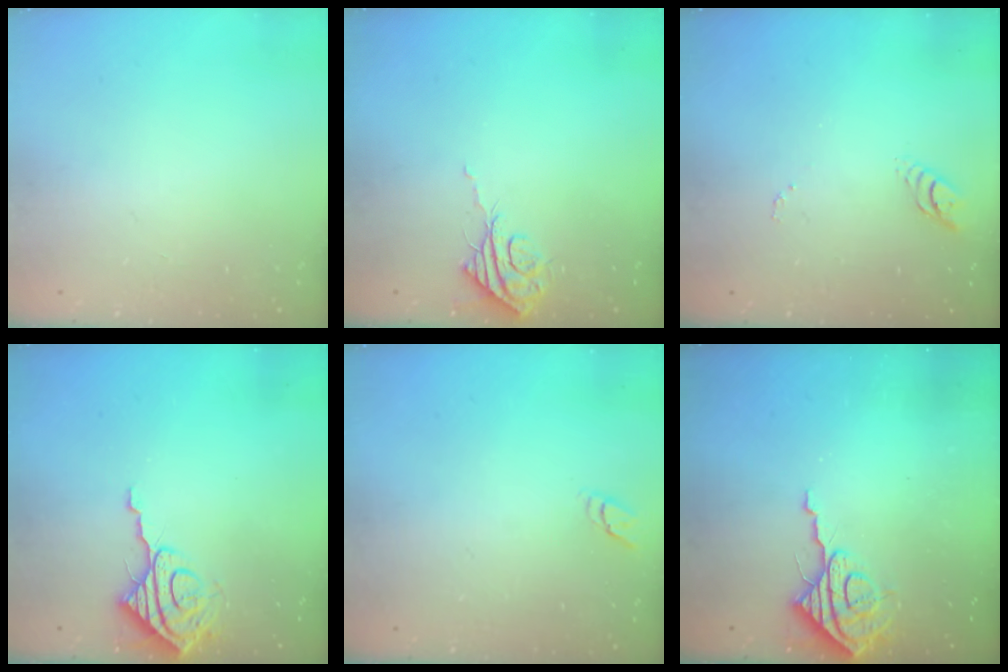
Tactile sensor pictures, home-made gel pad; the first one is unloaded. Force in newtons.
{"total": 8.0, "press": 8.0, "slide": 0.4}
{"total": 3.9, "press": 3.9, "slide": 0.3}
{"total": 8.7, "press": 8.7, "slide": 0.5}
{"total": 3.7, "press": 3.7, "slide": 0.3}
{"total": 8.8, "press": 8.7, "slide": 0.8}